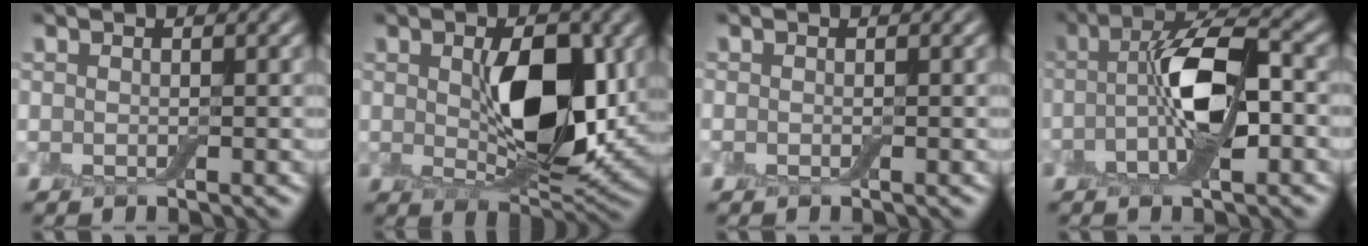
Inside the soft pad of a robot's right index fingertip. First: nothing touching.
{"total": 7.6, "force": [0.6, 3.8, 6.5], "torque": [-0.107, -0.010, 0.017]}
{"total": 0.0}
{"total": 7.3, "force": [-1.1, 2.7, 6.7], "torque": [-0.127, 0.009, -0.025]}